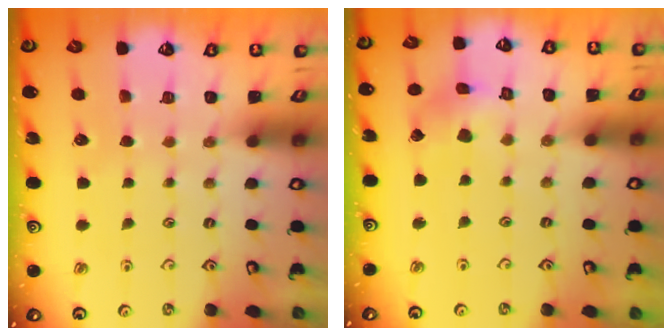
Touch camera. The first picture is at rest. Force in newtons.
{"total": 4.7, "press": 4.7, "slide": 0.5}